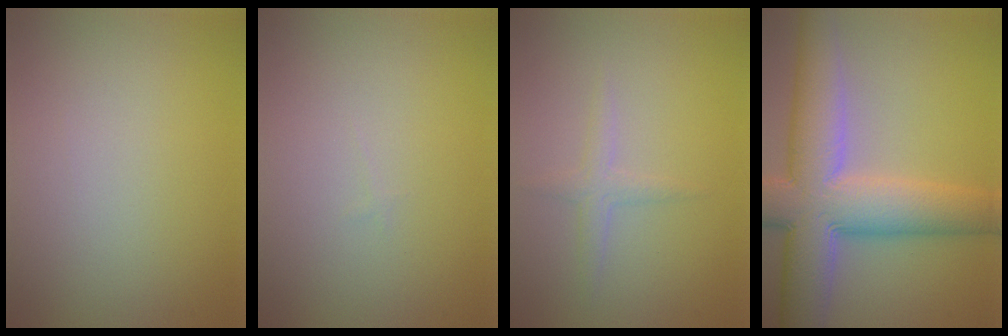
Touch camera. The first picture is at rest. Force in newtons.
{"total": 0.0}
{"total": 1.9, "press": 1.9, "slide": 0.1}
{"total": 10.9, "press": 10.9, "slide": 0.6}